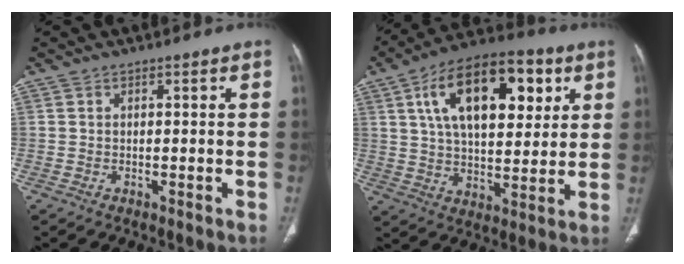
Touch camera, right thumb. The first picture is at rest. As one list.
[{"total": 21.7, "force": [7.7, 11.2, 16.9], "torque": [-0.237, -0.005, 0.120]}]